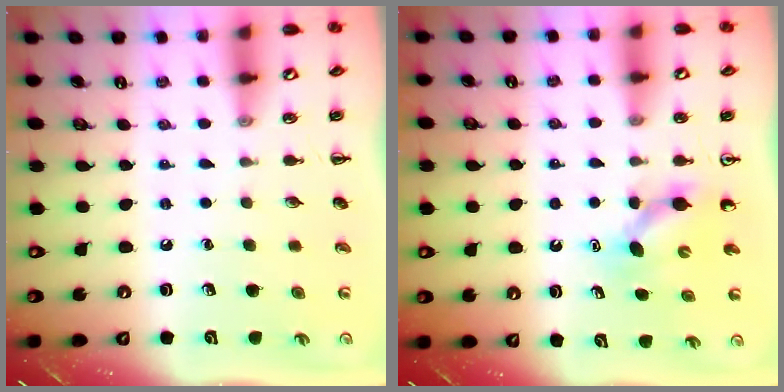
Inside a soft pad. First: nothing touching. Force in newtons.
{"total": 3.7, "press": 3.6, "slide": 0.8}